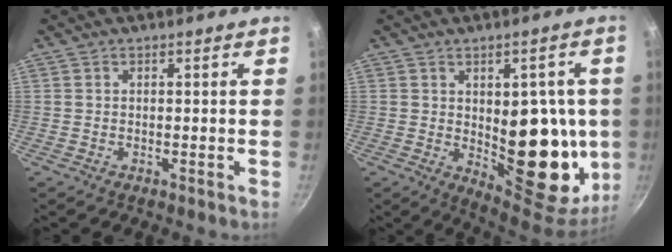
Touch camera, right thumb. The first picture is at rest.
{"total": 20.7, "force": [-0.5, 11.1, 17.5], "torque": [-0.152, -0.019, 0.011]}